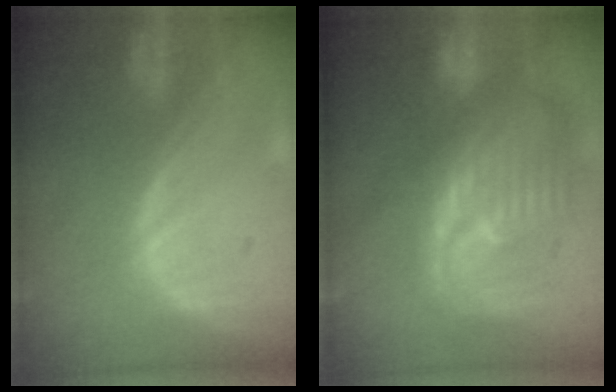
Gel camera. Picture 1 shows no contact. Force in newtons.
{"total": 12.3, "press": 10.7, "slide": 6.1}